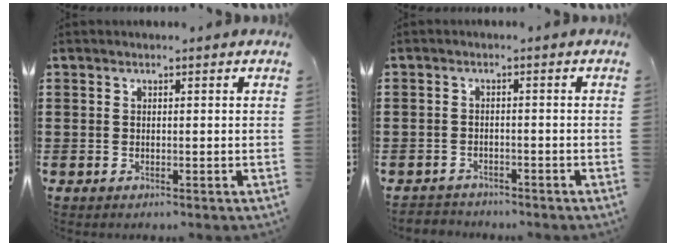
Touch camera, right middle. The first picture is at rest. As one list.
[{"total": 2.0, "force": [-1.9, 0.5, -0.3], "torque": [-0.001, 0.001, -0.045]}]